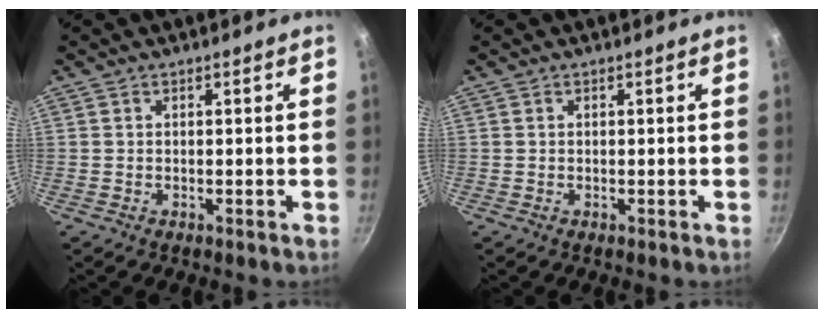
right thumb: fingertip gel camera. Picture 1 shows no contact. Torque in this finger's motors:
{"motor_torque": [-0.09, -0.13, 0.08, 0.04, 0.00]}